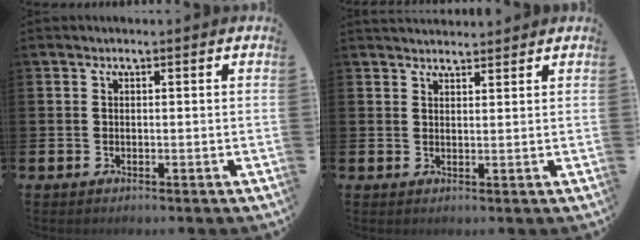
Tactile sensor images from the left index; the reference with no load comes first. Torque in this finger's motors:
{"motor_torque": [0.48, -1.18, -0.04, 0.03]}